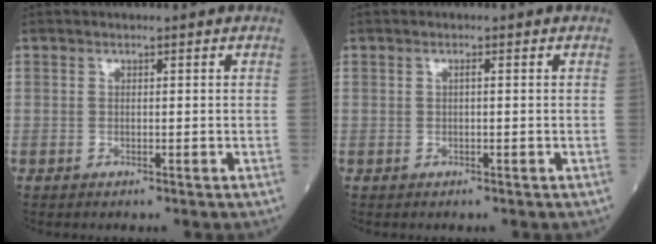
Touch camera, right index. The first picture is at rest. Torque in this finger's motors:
{"motor_torque": [-0.09, 0.03, -0.03, 0.01]}